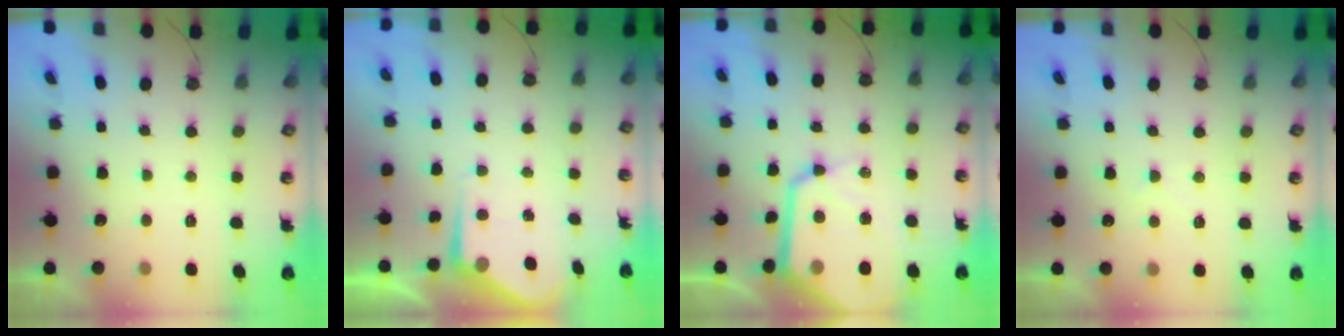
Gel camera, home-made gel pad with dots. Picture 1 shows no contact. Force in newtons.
{"total": 5.4, "press": 5.4, "slide": 0.3}
{"total": 20.6, "press": 20.5, "slide": 1.9}
{"total": 4.7, "press": 4.7, "slide": 0.6}